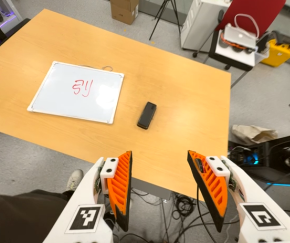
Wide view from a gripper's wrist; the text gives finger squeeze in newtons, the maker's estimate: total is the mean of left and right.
{"total": 0.0}